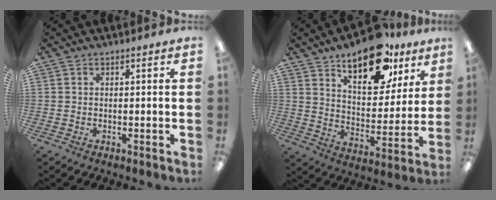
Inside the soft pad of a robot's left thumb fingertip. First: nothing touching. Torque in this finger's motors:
{"motor_torque": [0.42, 0.59, 1.24, -1.53, 0.11]}